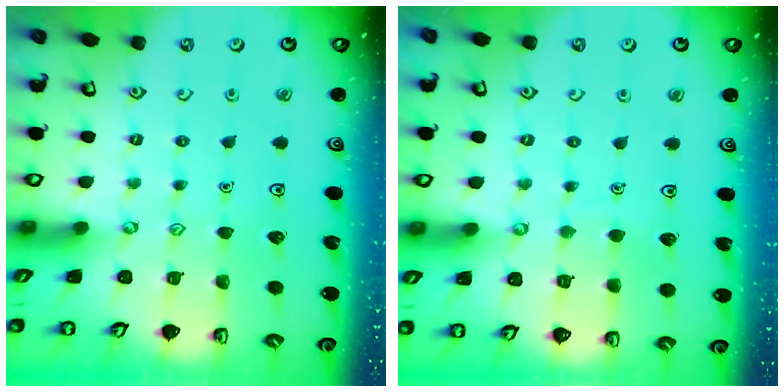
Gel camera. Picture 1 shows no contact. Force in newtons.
{"total": 2.8, "press": 2.8, "slide": 0.1}